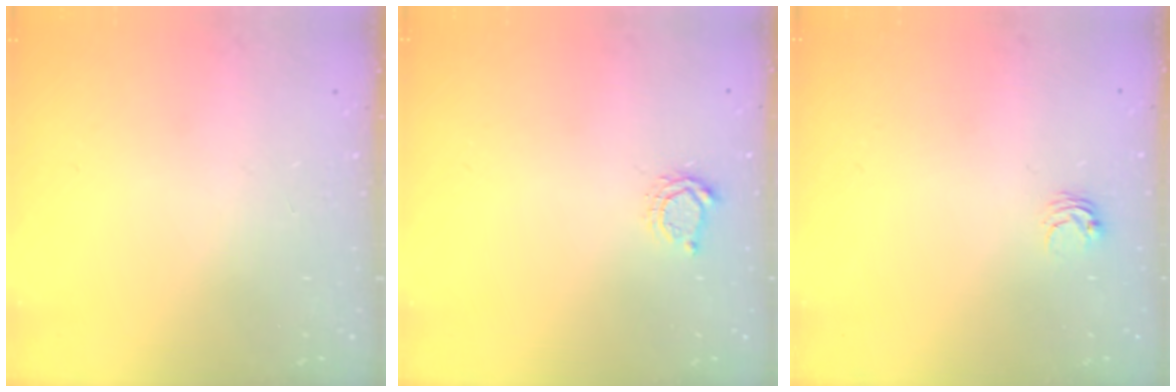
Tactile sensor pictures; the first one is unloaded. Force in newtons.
{"total": 5.4, "press": 5.3, "slide": 0.6}
{"total": 3.4, "press": 3.4, "slide": 0.2}